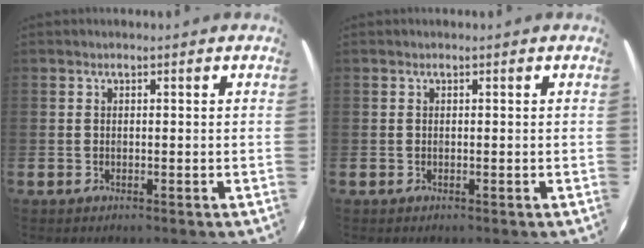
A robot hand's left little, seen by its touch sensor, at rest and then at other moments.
{"total": 0.0}